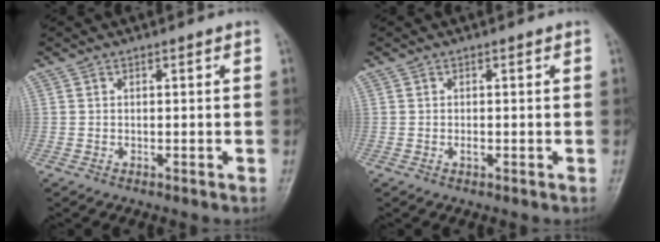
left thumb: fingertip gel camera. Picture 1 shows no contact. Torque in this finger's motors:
{"motor_torque": [-0.07, 0.10, 0.40, 0.11, 0.00]}